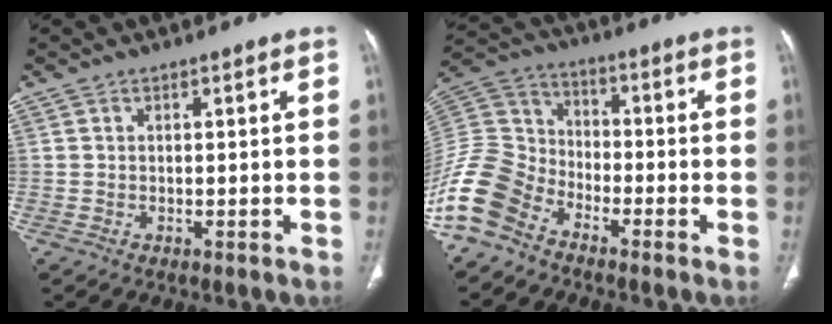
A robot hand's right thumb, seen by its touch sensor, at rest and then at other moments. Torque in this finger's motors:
{"motor_torque": [1.78, 0.64, 1.07, -1.70, 0.13]}